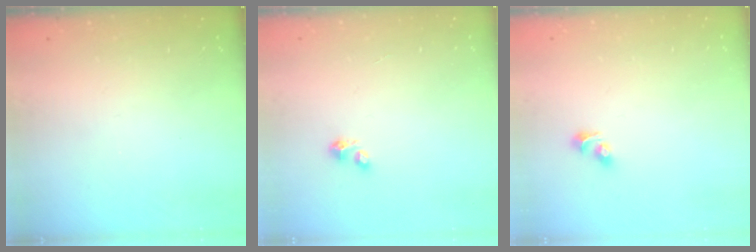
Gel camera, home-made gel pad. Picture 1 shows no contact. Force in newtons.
{"total": 2.8, "press": 2.8, "slide": 0.4}
{"total": 4.5, "press": 4.0, "slide": 2.0}